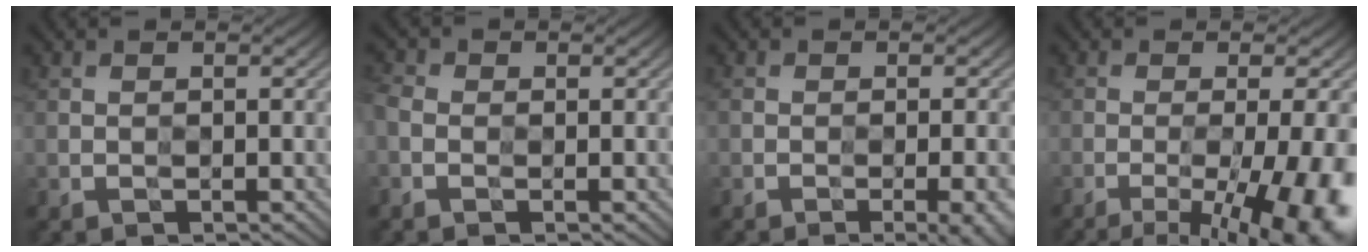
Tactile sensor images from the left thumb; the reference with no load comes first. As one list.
[{"total": 2.4, "force": [-1.2, 1.6, 1.3], "torque": [-0.034, -0.002, -0.033]}, {"total": 5.8, "force": [-3.0, 1.8, 4.6], "torque": [-0.061, -0.002, -0.032]}, {"total": 13.7, "force": [-6.3, 4.3, 11.4], "torque": [-0.149, -0.016, -0.071]}]